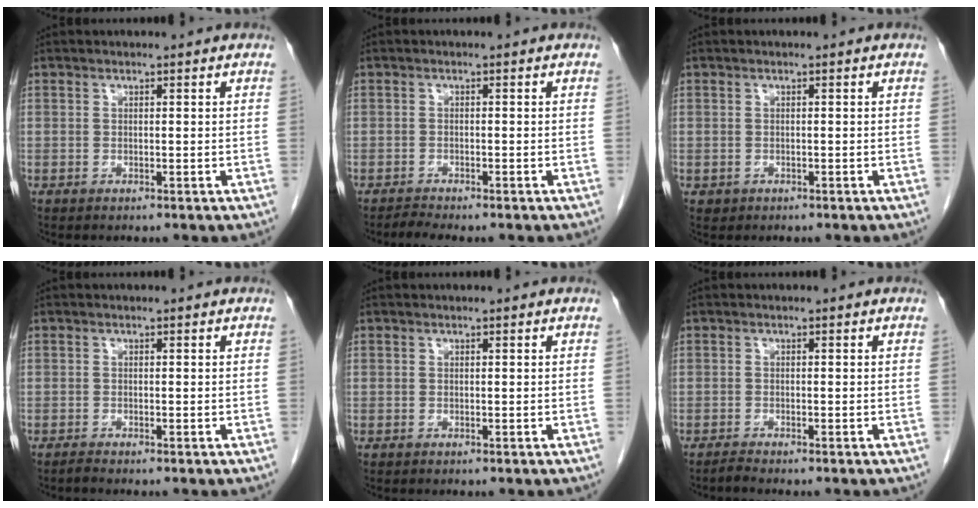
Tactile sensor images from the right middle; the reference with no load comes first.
{"total": 1.3, "force": [-1.3, -0.2, 0.4], "torque": [-0.015, -0.007, -0.022]}
{"total": 0.7, "force": [-0.2, 0.7, 0.1], "torque": [-0.004, 0.003, 0.001]}
{"total": 0.6, "force": [-0.5, -0.2, 0.1], "torque": [-0.008, -0.003, -0.011]}
{"total": 0.0}
{"total": 0.9, "force": [-0.8, -0.3, 0.2], "torque": [-0.011, -0.005, -0.017]}